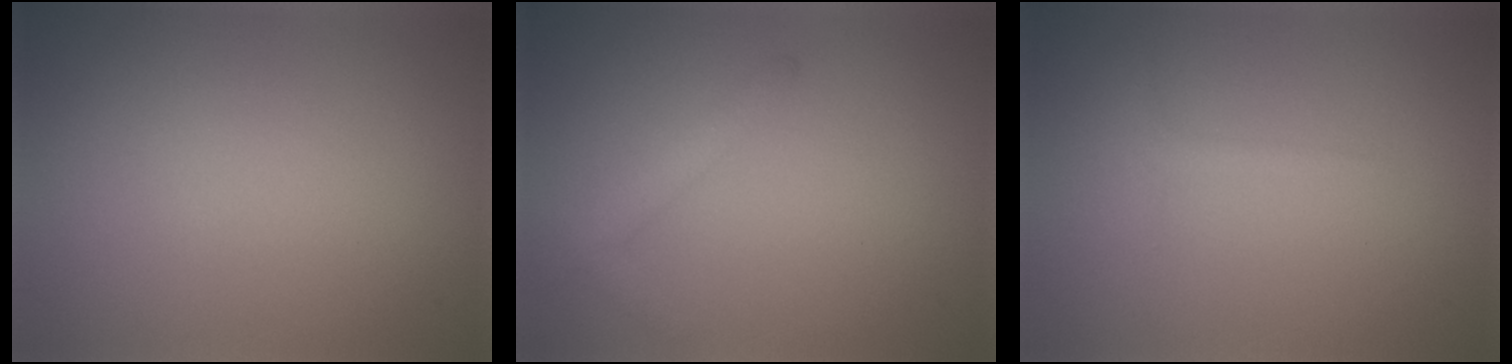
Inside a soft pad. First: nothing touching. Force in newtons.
{"total": 1.6, "press": 1.6, "slide": 0.1}
{"total": 0.8, "press": 0.8, "slide": 0.1}